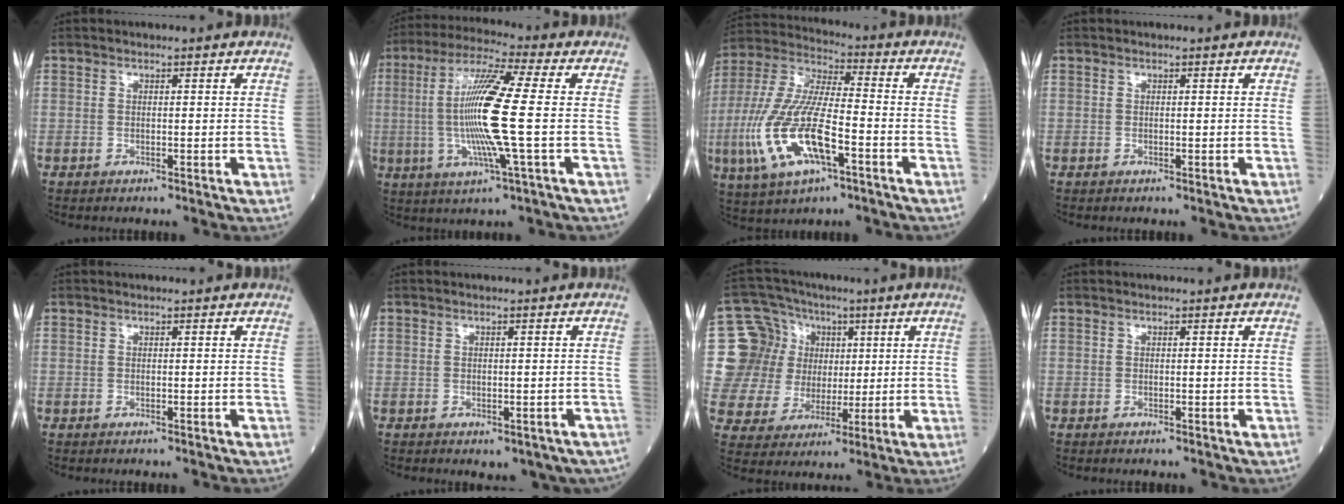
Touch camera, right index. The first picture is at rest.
{"total": 14.2, "force": [-0.6, -0.3, 14.1], "torque": [-0.285, -0.003, -0.021]}
{"total": 16.7, "force": [-5.5, 4.8, 15.1], "torque": [-0.336, -0.011, -0.098]}
{"total": 0.0}
{"total": 0.0}
{"total": 5.6, "force": [-3.9, 2.8, 2.8], "torque": [-0.017, 0.006, -0.049]}
{"total": 13.2, "force": [3.2, 12.3, 3.7], "torque": [-0.084, 0.060, 0.069]}
{"total": 0.0}